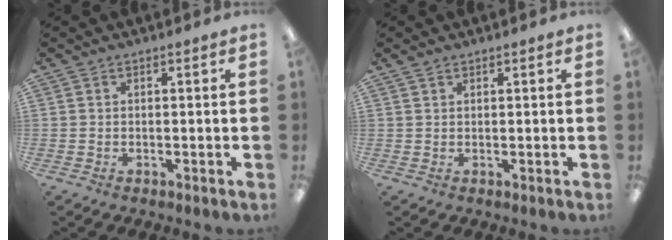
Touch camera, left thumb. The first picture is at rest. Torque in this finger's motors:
{"motor_torque": [-0.09, -0.11, -0.23, -0.16, -0.01]}